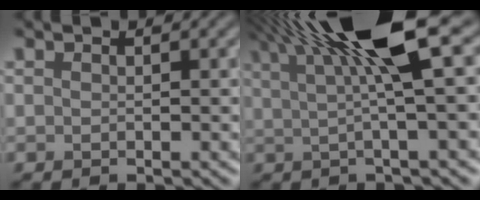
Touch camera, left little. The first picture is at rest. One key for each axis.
{"total": 8.6, "fx": 3.3, "fy": 1.3, "fz": 7.8, "tx": -0.109, "ty": 0.014, "tz": 0.067}